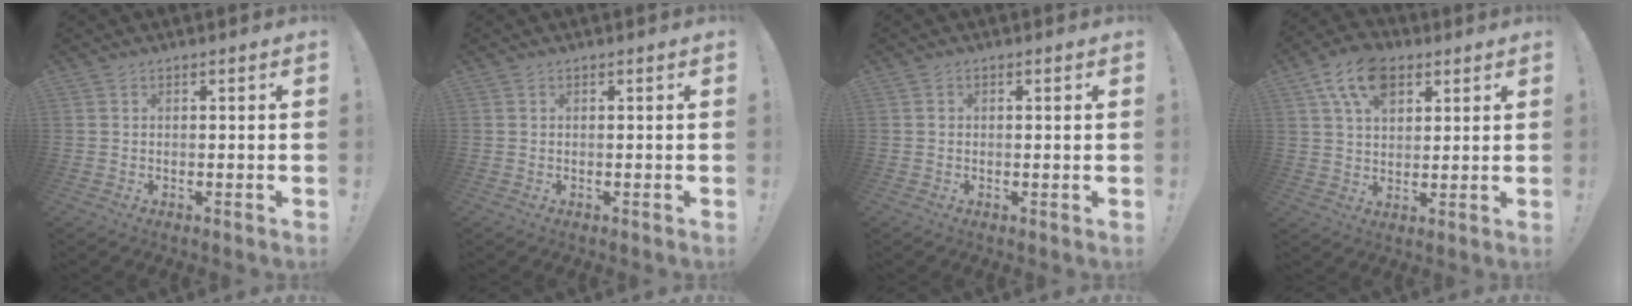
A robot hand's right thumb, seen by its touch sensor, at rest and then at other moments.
{"total": 0.0}
{"total": 0.9, "force": [-0.4, 0.5, 0.6], "torque": [-0.010, 0.004, -0.007]}
{"total": 12.1, "force": [6.1, 7.6, 7.2], "torque": [-0.123, -0.011, 0.115]}